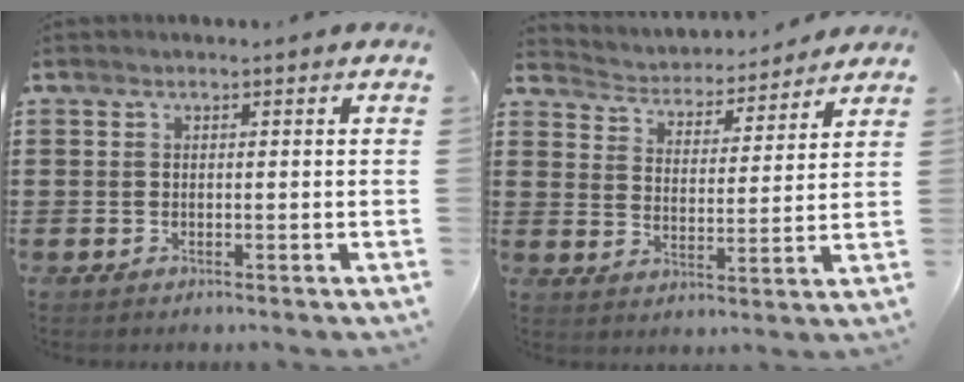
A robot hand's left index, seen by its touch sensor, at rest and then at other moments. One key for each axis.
{"total": 3.4, "fx": 3.4, "fy": 0.7, "fz": -0.2, "tx": -0.019, "ty": -0.027, "tz": 0.051}